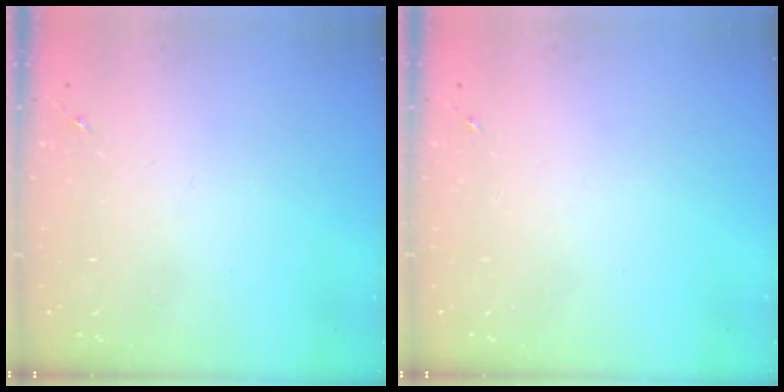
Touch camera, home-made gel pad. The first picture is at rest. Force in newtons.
{"total": 0.0}